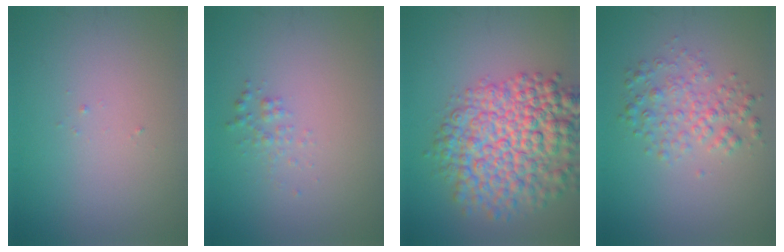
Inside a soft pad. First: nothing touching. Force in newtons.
{"total": 1.0, "press": 1.0, "slide": 0.0}
{"total": 9.7, "press": 9.7, "slide": 0.3}
{"total": 3.0, "press": 3.0, "slide": 0.1}